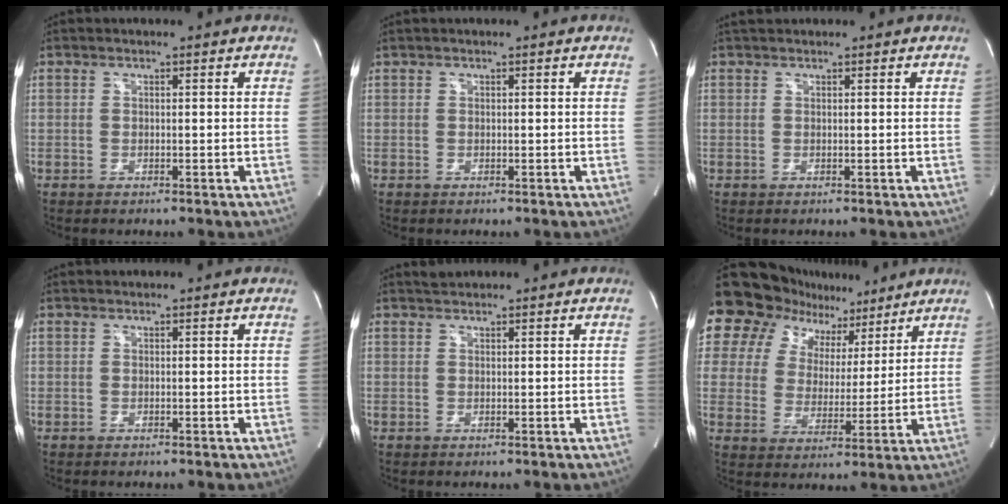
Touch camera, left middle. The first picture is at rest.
{"total": 0.0}
{"total": 1.6, "force": [1.5, 0.5, 0.5], "torque": [-0.012, 0.023, 0.028]}
{"total": 0.0}
{"total": 1.1, "force": [1.1, 0.3, 0.1], "torque": [-0.011, 0.011, 0.022]}
{"total": 18.8, "force": [13.1, 12.2, 5.8], "torque": [-0.130, 0.050, 0.204]}